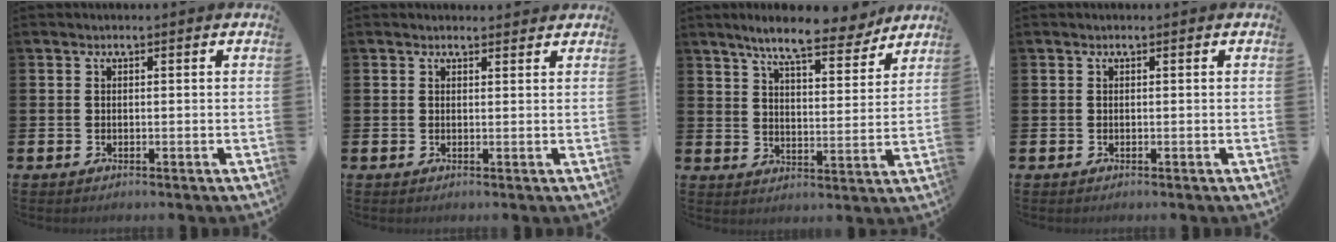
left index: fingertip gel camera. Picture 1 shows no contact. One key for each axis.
{"total": 0.9, "fx": 0.8, "fy": 0.2, "fz": 0.1, "tx": 0.005, "ty": 0.000, "tz": 0.014}
{"total": 9.2, "fx": 8.0, "fy": 1.8, "fz": 4.2, "tx": -0.087, "ty": -0.038, "tz": 0.137}
{"total": 0.0}